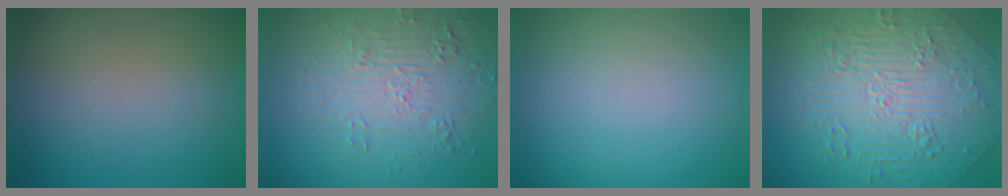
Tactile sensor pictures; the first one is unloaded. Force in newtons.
{"total": 4.5, "press": 4.0, "slide": 2.0}
{"total": 0.0}
{"total": 10.5, "press": 7.7, "slide": 7.1}